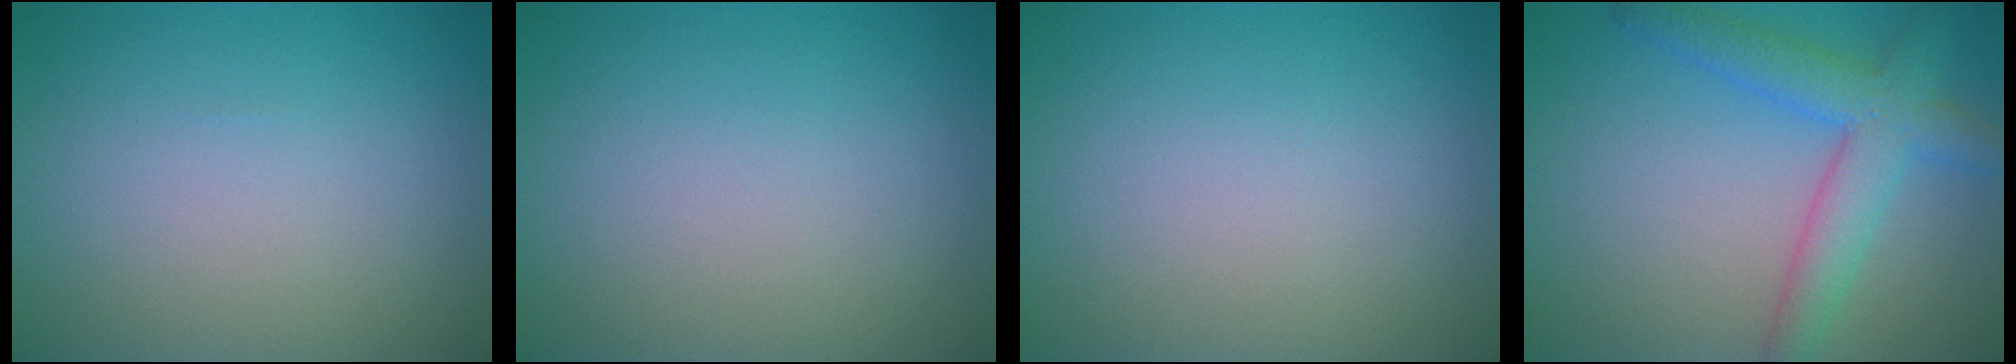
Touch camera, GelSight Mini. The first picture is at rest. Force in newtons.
{"total": 0.0}
{"total": 0.0}
{"total": 4.7, "press": 4.6, "slide": 0.4}